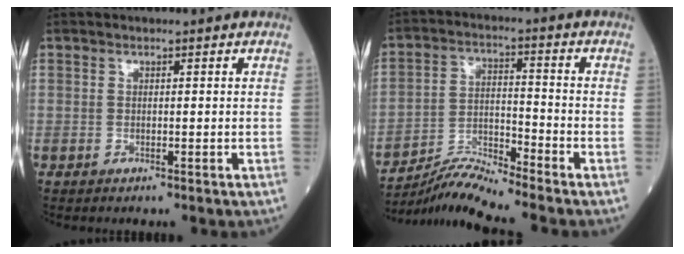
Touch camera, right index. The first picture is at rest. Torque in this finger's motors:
{"motor_torque": [-0.13, -0.16, 0.09, -0.01]}